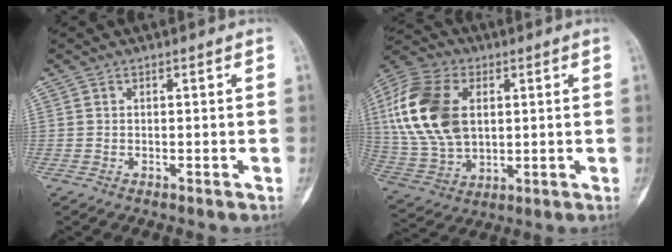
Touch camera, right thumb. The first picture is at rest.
{"total": 19.4, "force": [3.9, 12.5, 14.2], "torque": [-0.289, -0.003, 0.077]}